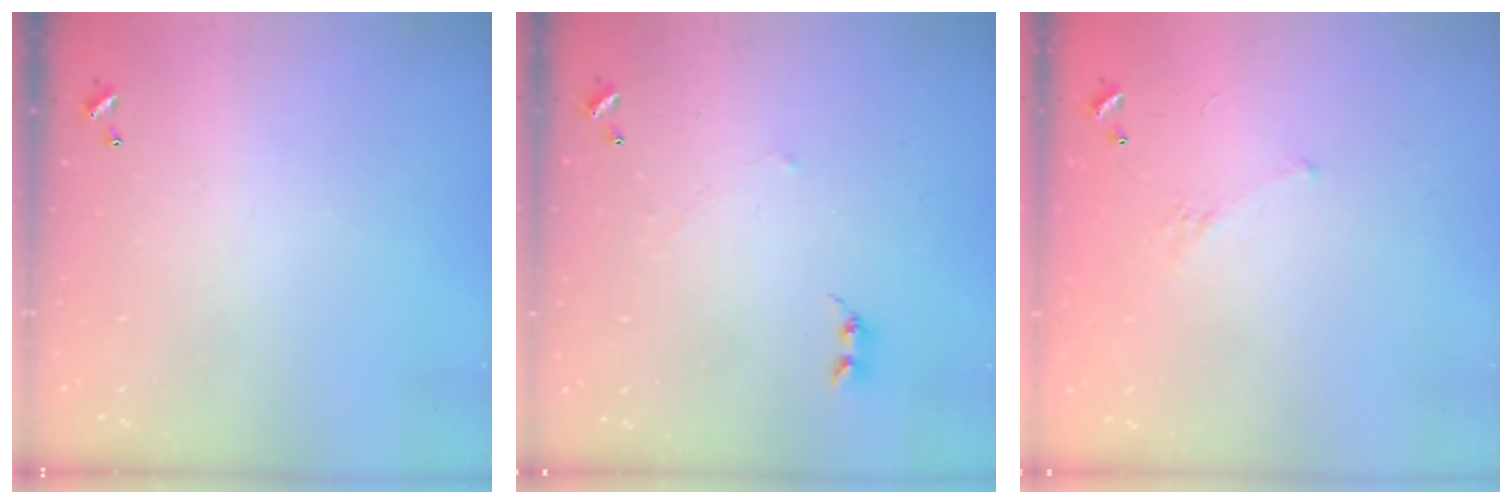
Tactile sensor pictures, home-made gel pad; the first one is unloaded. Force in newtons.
{"total": 1.7, "press": 1.6, "slide": 0.4}
{"total": 2.8, "press": 2.6, "slide": 1.1}